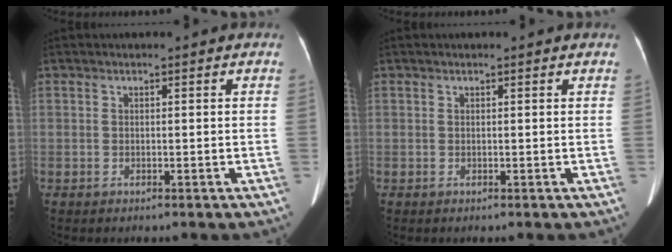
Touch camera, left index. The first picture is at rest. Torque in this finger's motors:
{"motor_torque": [-0.37, -0.14, -0.21, -0.01]}